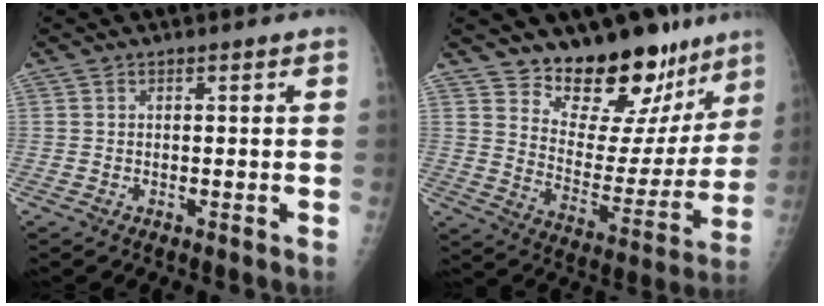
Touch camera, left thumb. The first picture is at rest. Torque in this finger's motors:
{"motor_torque": [0.36, 0.35, -0.31, -0.48, 0.04]}